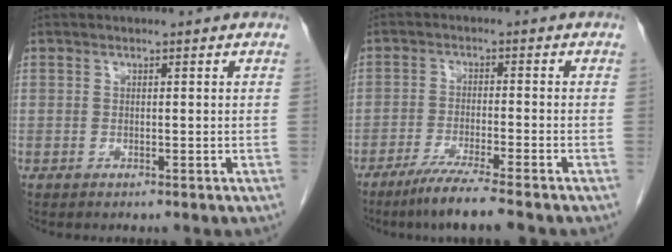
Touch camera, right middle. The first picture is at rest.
{"total": 6.8, "force": [-5.3, -0.8, 4.1], "torque": [-0.068, -0.020, -0.095]}